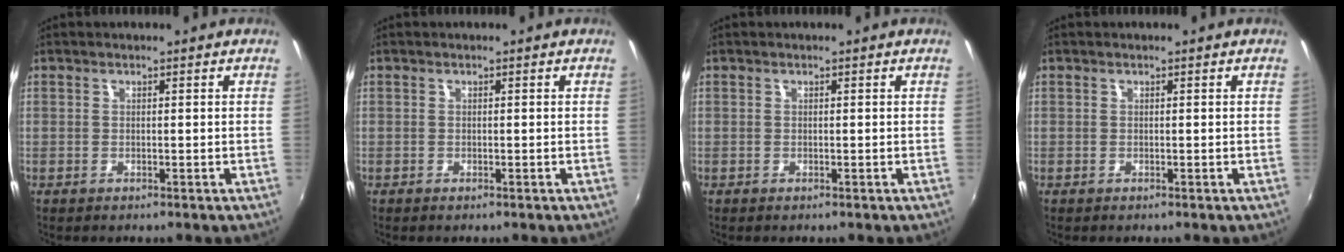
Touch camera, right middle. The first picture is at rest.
{"total": 0.7, "force": [0.6, -0.1, -0.2], "torque": [0.004, -0.001, 0.008]}
{"total": 0.0}
{"total": 0.0}